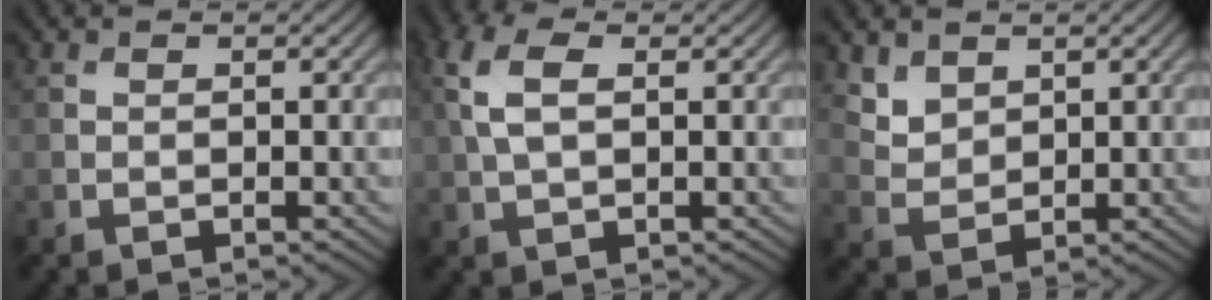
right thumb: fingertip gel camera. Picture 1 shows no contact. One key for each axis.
{"total": 5.1, "fx": 1.1, "fy": 2.6, "fz": 4.2, "tx": -0.112, "ty": 0.012, "tz": 0.019}
{"total": 3.4, "fx": 2.4, "fy": 2.1, "fz": 1.2, "tx": -0.040, "ty": -0.013, "tz": 0.059}